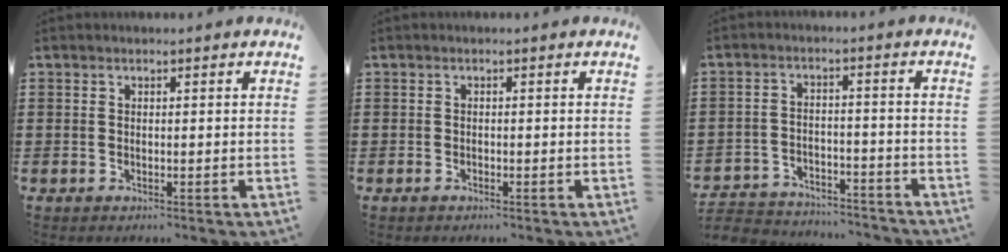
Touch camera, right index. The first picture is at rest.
{"total": 0.6, "force": [-0.5, 0.1, 0.2], "torque": [-0.006, -0.003, -0.010]}
{"total": 4.0, "force": [-3.9, 0.7, 0.1], "torque": [-0.017, 0.001, -0.084]}